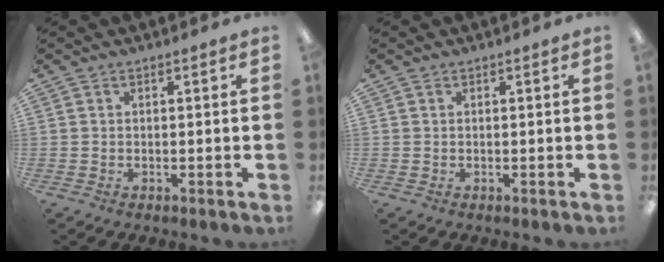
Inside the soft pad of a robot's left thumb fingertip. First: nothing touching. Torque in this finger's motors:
{"motor_torque": [-0.04, 0.04, 0.00, 0.00, 0.00]}